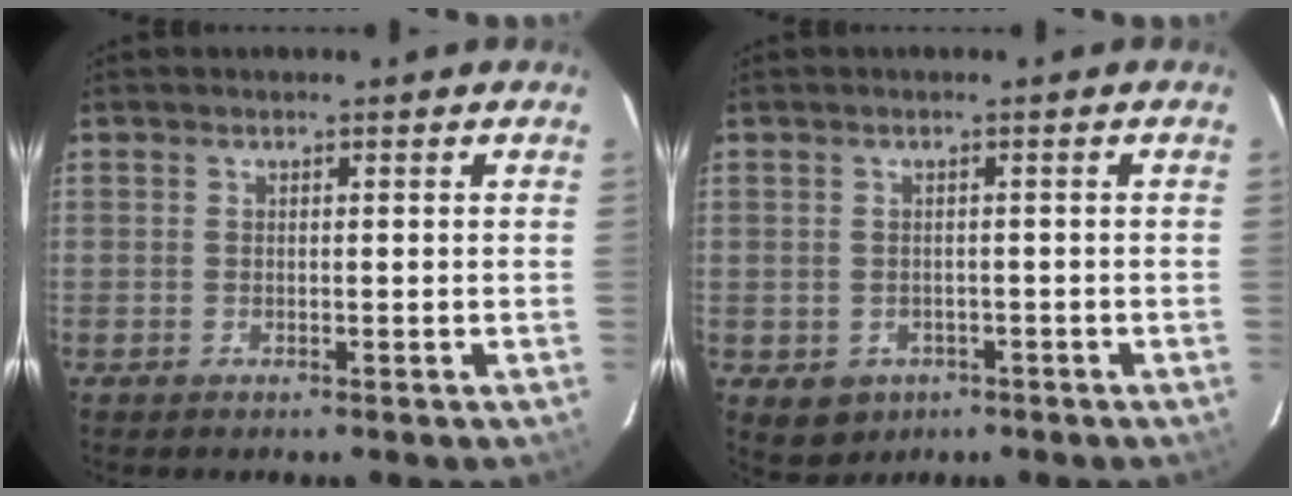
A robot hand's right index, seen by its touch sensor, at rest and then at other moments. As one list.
[{"total": 4.4, "force": [-1.6, 3.8, 1.4], "torque": [-0.030, 0.000, -0.009]}]